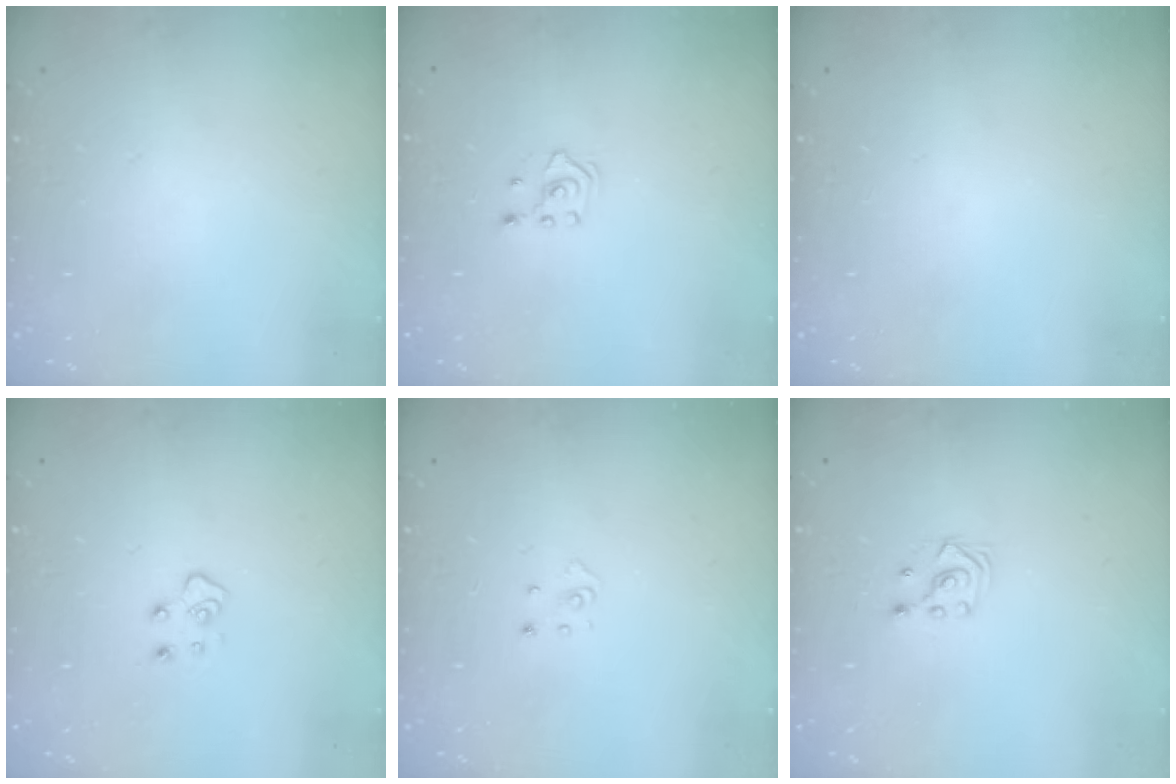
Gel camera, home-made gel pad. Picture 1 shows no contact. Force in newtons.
{"total": 2.0, "press": 1.8, "slide": 0.9}
{"total": 0.0}
{"total": 5.4, "press": 5.4, "slide": 0.4}
{"total": 2.8, "press": 2.8, "slide": 0.3}
{"total": 2.9, "press": 2.9, "slide": 0.3}